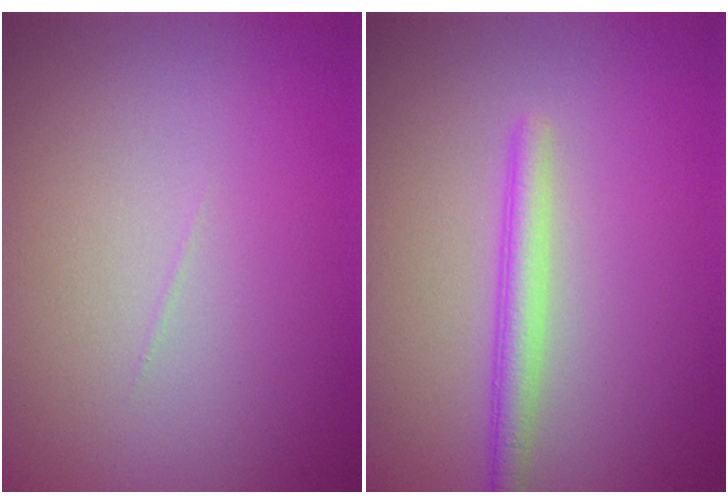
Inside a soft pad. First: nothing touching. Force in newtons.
{"total": 2.4, "press": 2.4, "slide": 0.1}